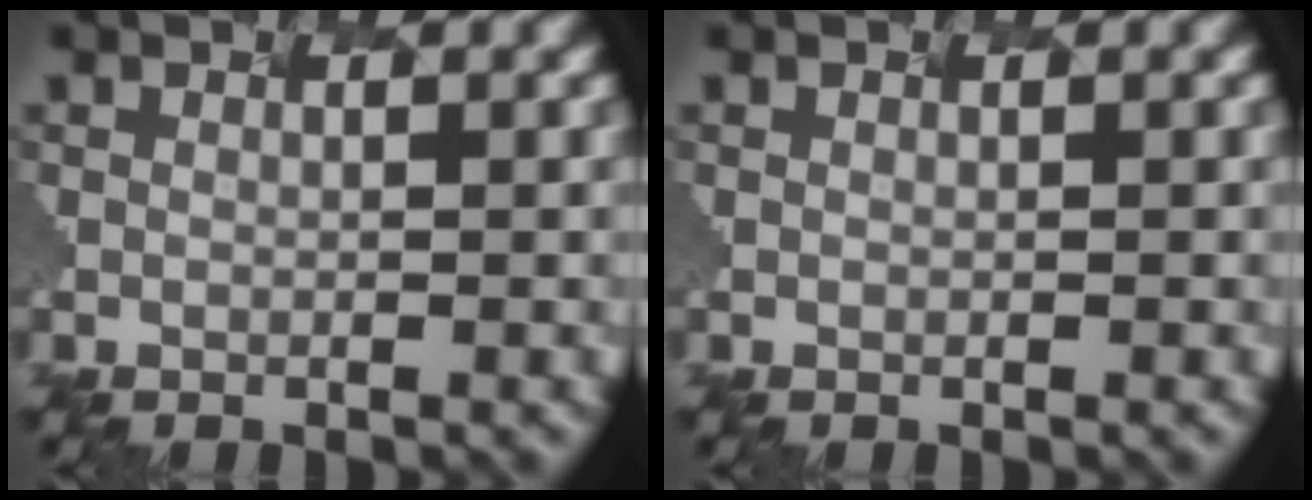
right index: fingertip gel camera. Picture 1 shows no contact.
{"total": 0.0}